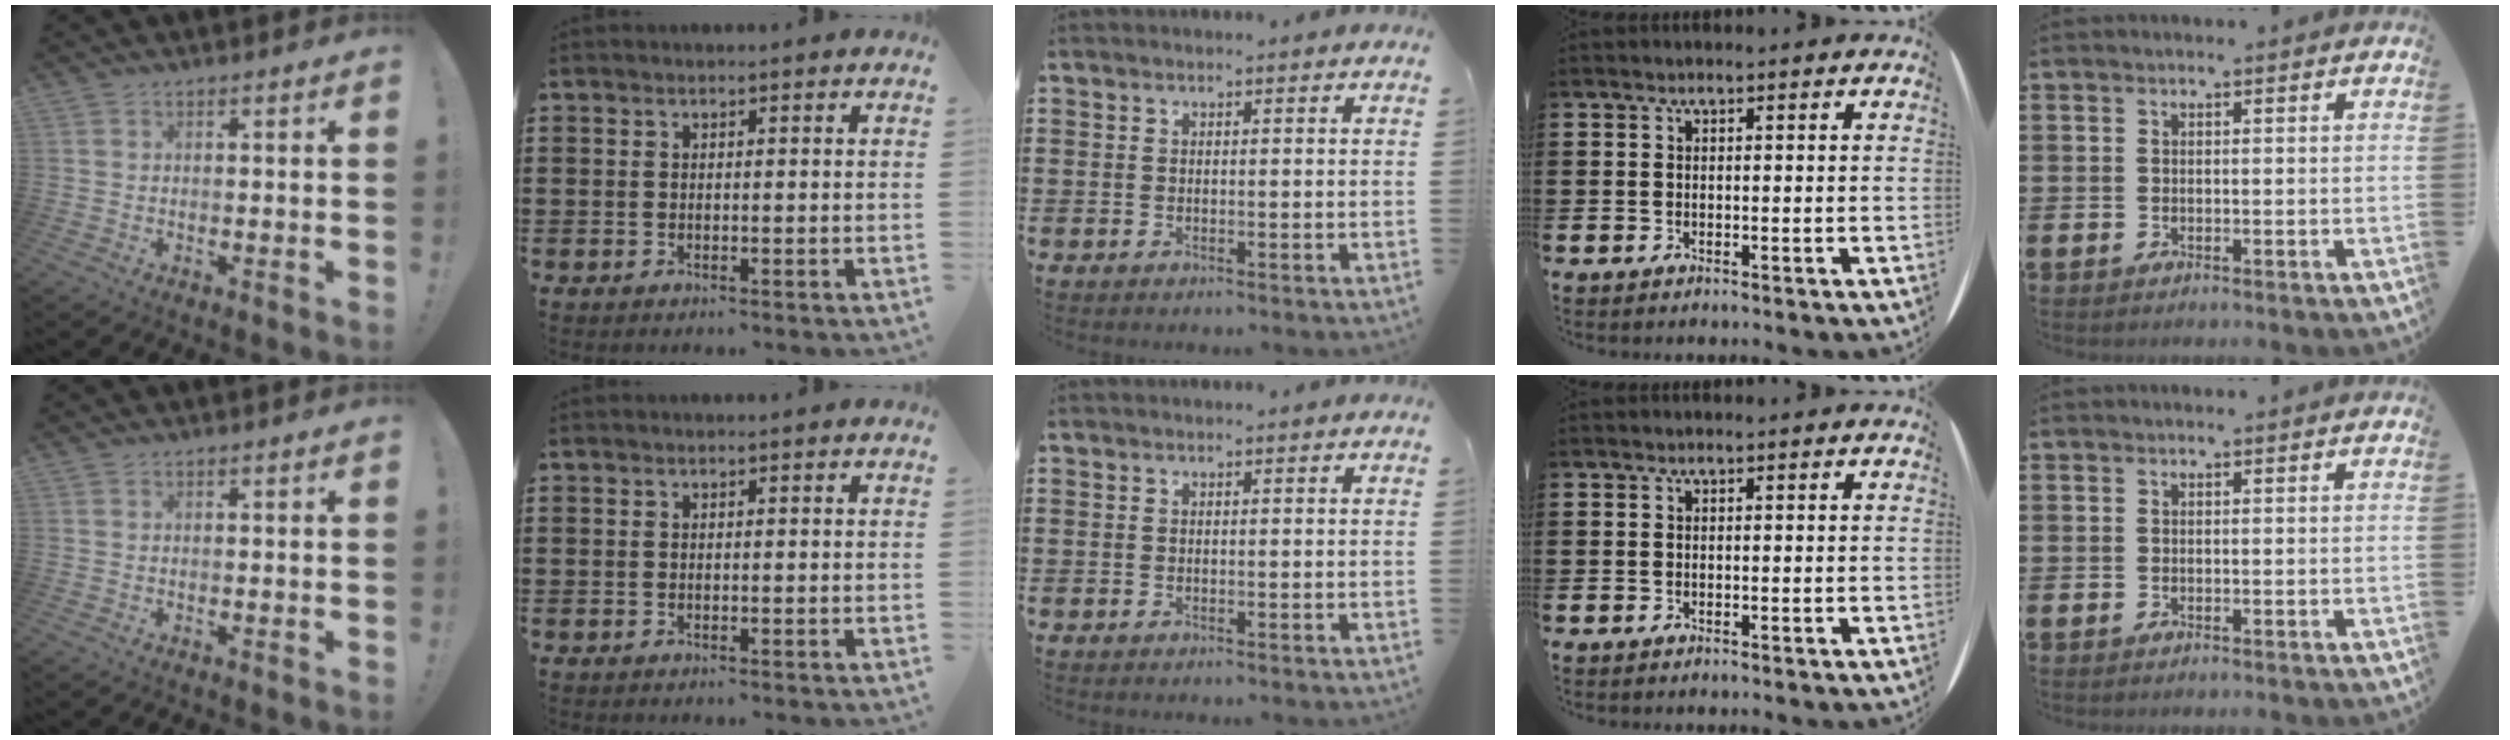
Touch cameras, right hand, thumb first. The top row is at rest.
{}